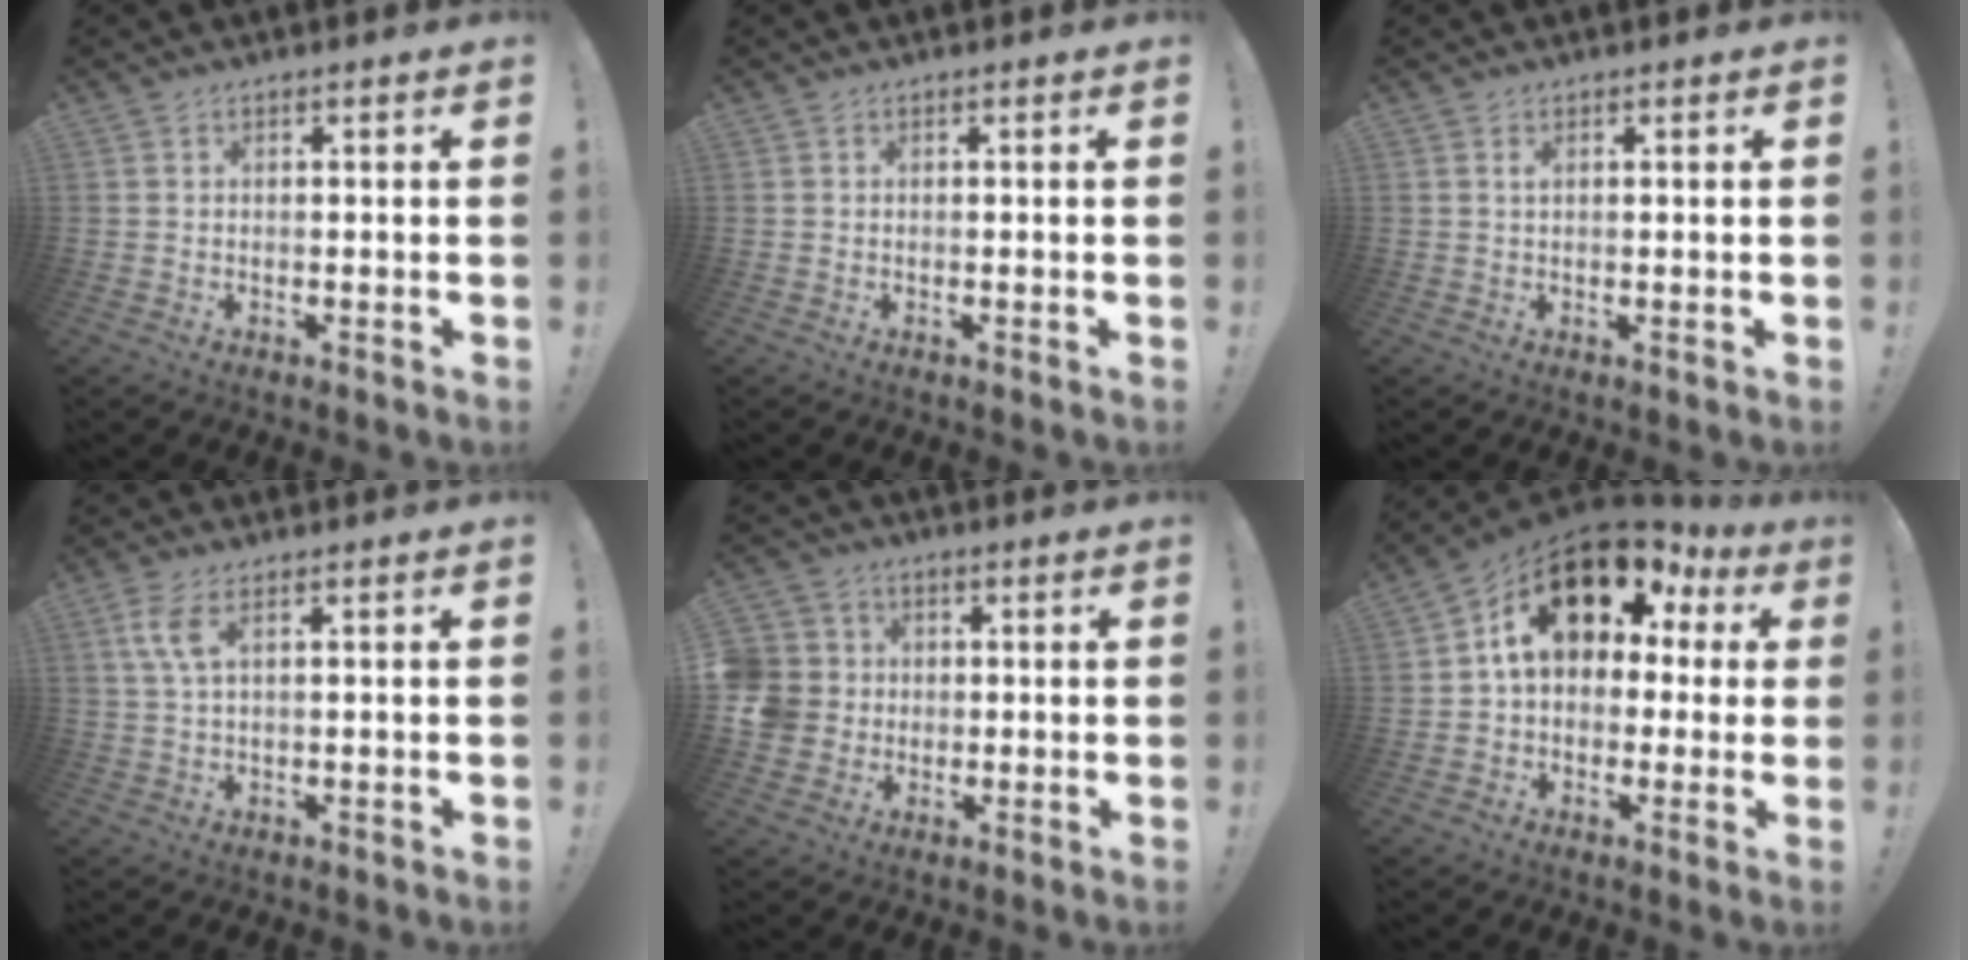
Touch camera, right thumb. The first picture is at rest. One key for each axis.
{"total": 0.0}
{"total": 0.9, "fx": 0.4, "fy": 0.0, "fz": 0.8, "tx": -0.011, "ty": -0.001, "tz": 0.006}
{"total": 5.1, "fx": 2.0, "fy": 1.6, "fz": 4.4, "tx": -0.086, "ty": 0.000, "tz": 0.038}
{"total": 8.7, "fx": 0.0, "fy": 8.2, "fz": 2.9, "tx": -0.076, "ty": 0.008, "tz": 0.006}
{"total": 17.4, "fx": 7.5, "fy": 10.7, "fz": 11.4, "tx": -0.164, "ty": -0.032, "tz": 0.130}